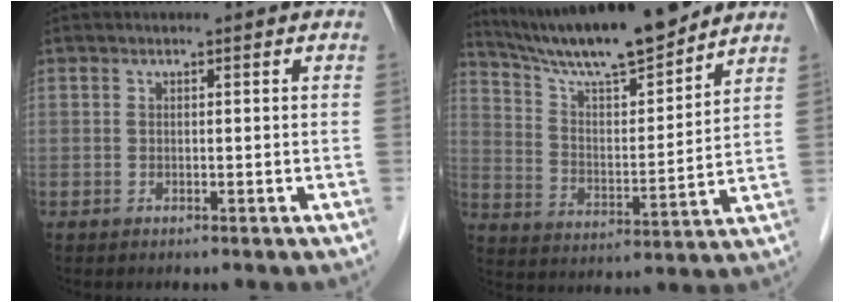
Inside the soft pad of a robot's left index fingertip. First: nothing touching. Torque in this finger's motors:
{"motor_torque": [0.30, -0.25, 0.27, 0.08]}